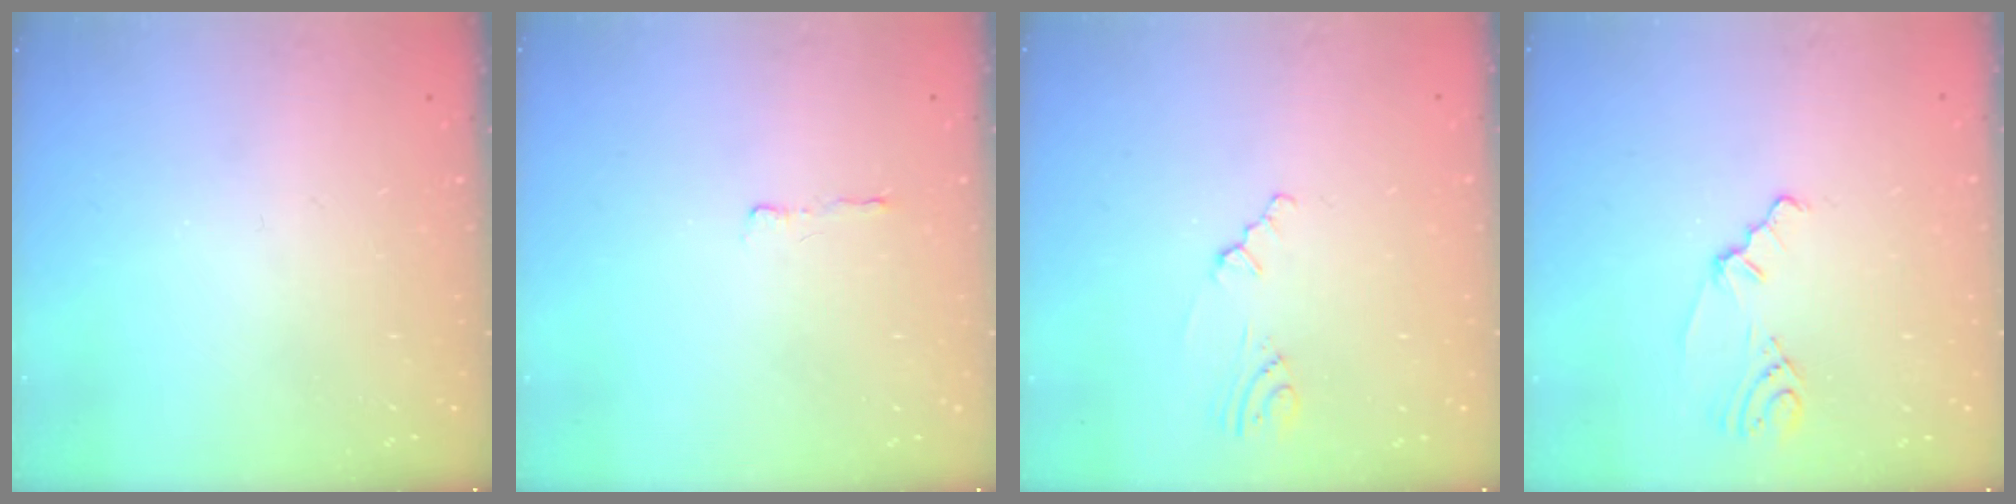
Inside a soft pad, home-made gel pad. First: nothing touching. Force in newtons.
{"total": 2.9, "press": 2.8, "slide": 0.5}
{"total": 1.0, "press": 0.9, "slide": 0.4}
{"total": 1.8, "press": 1.7, "slide": 0.5}